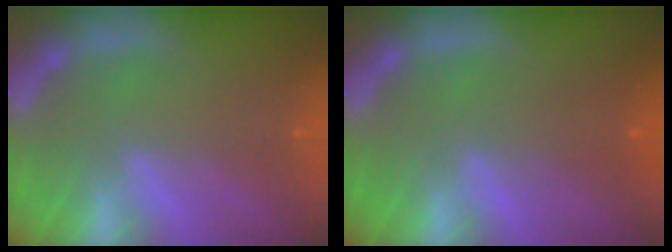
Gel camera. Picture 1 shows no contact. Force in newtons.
{"total": 2.0}